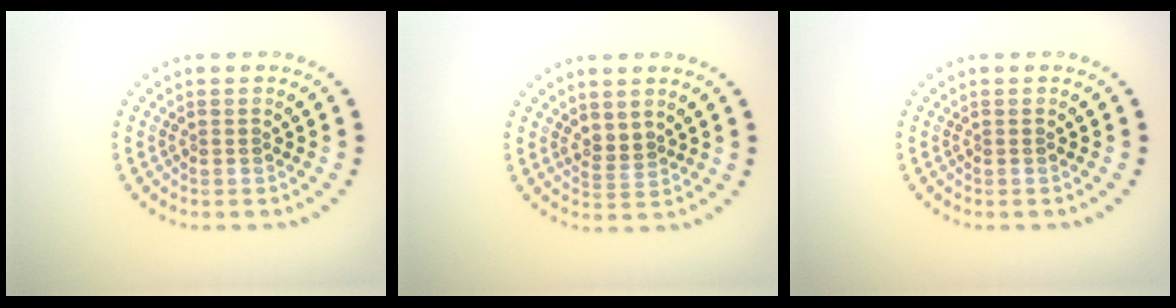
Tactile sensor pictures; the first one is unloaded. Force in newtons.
{"total": 1.5, "press": 1.1, "slide": 1.0}
{"total": 0.0}